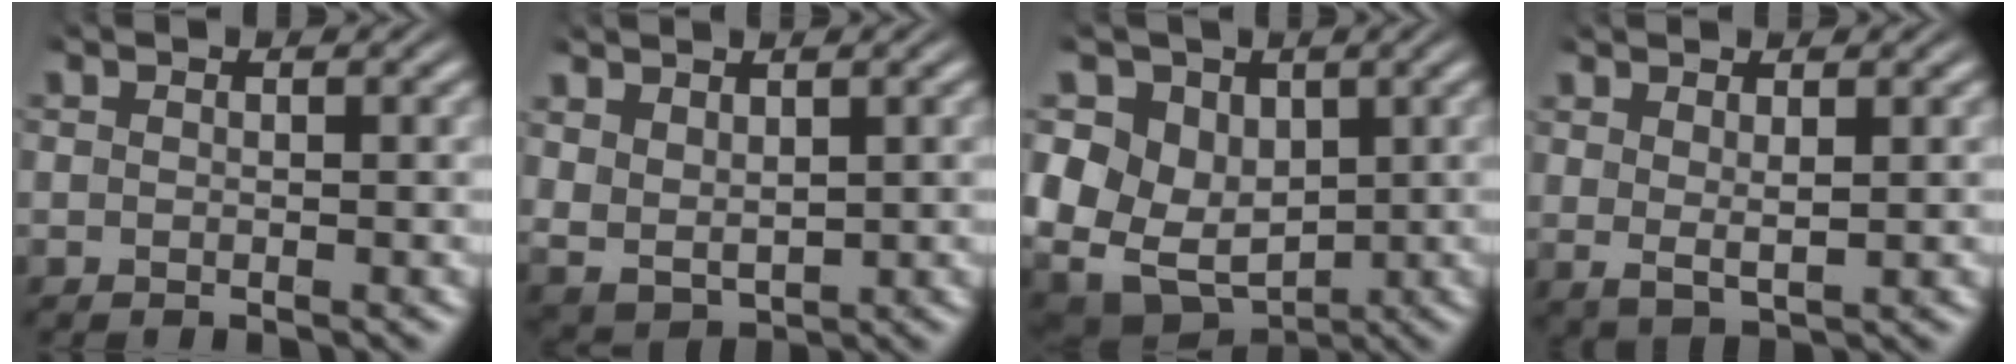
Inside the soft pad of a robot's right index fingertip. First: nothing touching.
{"total": 3.8, "force": [1.0, 3.0, 2.1], "torque": [-0.061, -0.023, 0.037]}
{"total": 14.5, "force": [-0.3, 12.7, 6.9], "torque": [-0.182, -0.058, 0.003]}
{"total": 1.8, "force": [1.3, 0.2, 1.3], "torque": [-0.024, -0.007, 0.035]}